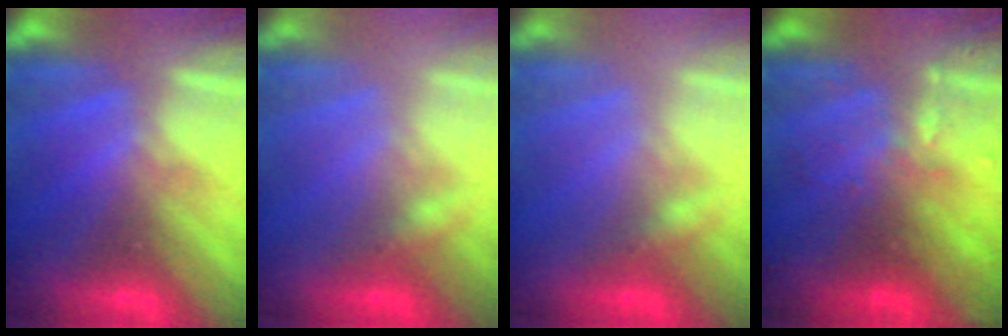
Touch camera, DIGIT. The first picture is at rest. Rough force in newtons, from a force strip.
{"total": 2.4}
{"total": 2.4}
{"total": 2.9}